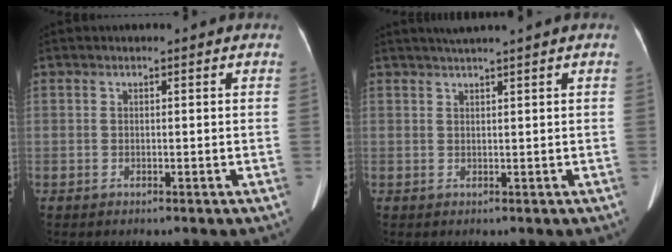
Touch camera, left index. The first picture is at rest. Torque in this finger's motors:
{"motor_torque": [-0.42, -0.91, -0.40, -0.21]}